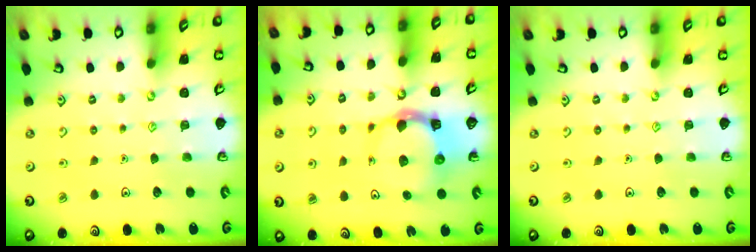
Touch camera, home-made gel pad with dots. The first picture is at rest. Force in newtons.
{"total": 8.7, "press": 8.7, "slide": 1.2}
{"total": 0.0}